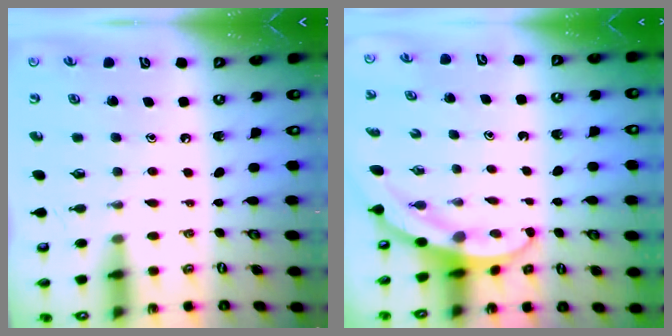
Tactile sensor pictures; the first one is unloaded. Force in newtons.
{"total": 3.0, "press": 3.0, "slide": 0.1}